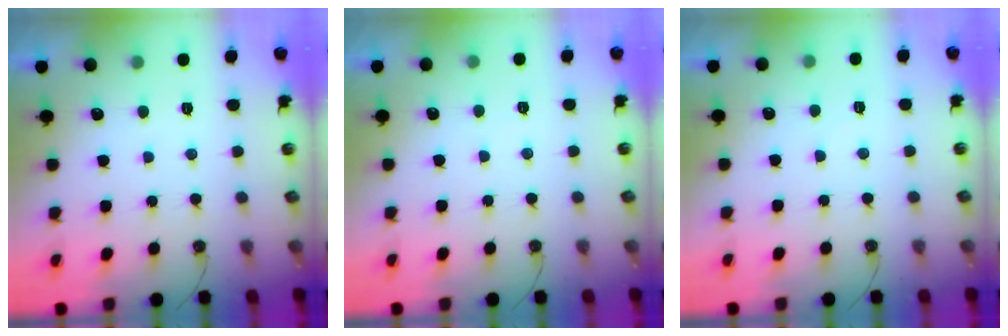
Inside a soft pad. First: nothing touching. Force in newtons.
{"total": 3.0, "press": 3.0, "slide": 0.4}
{"total": 3.5, "press": 3.5, "slide": 0.2}